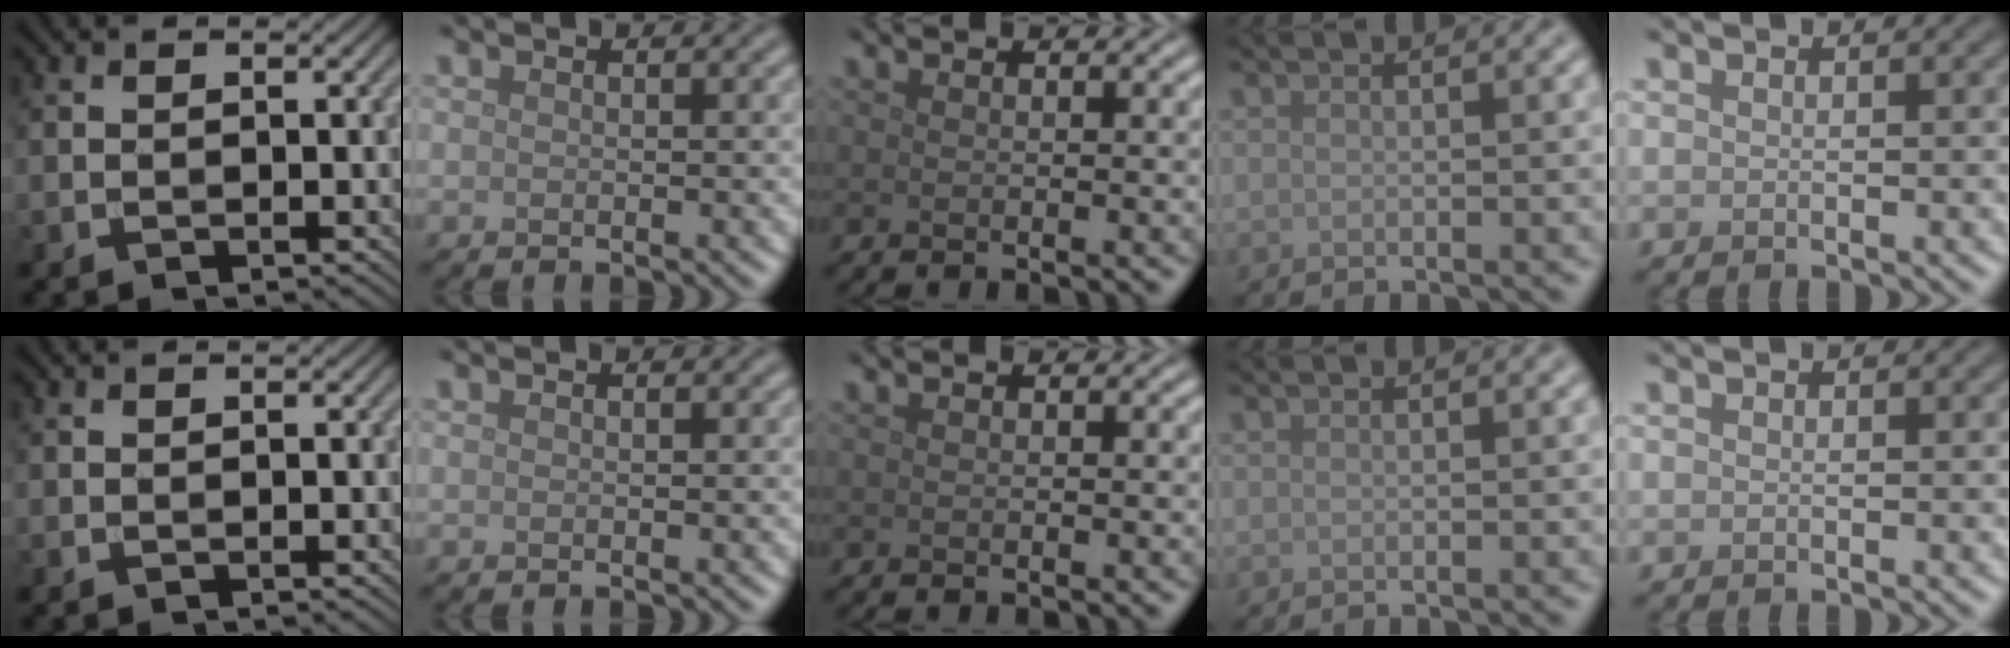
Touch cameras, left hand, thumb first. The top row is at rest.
{}